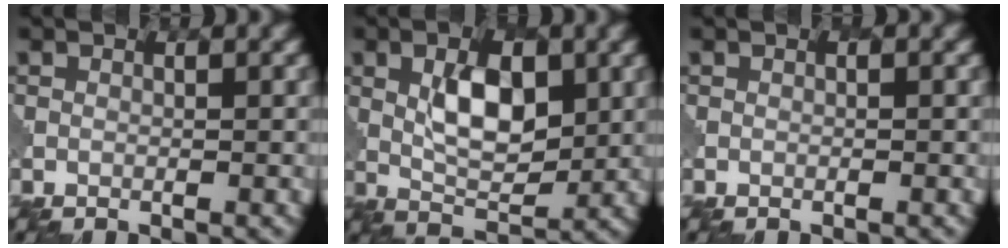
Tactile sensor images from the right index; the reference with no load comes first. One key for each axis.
{"total": 5.3, "fx": 1.3, "fy": 2.8, "fz": 4.3, "tx": -0.079, "ty": -0.001, "tz": 0.027}
{"total": 0.0}